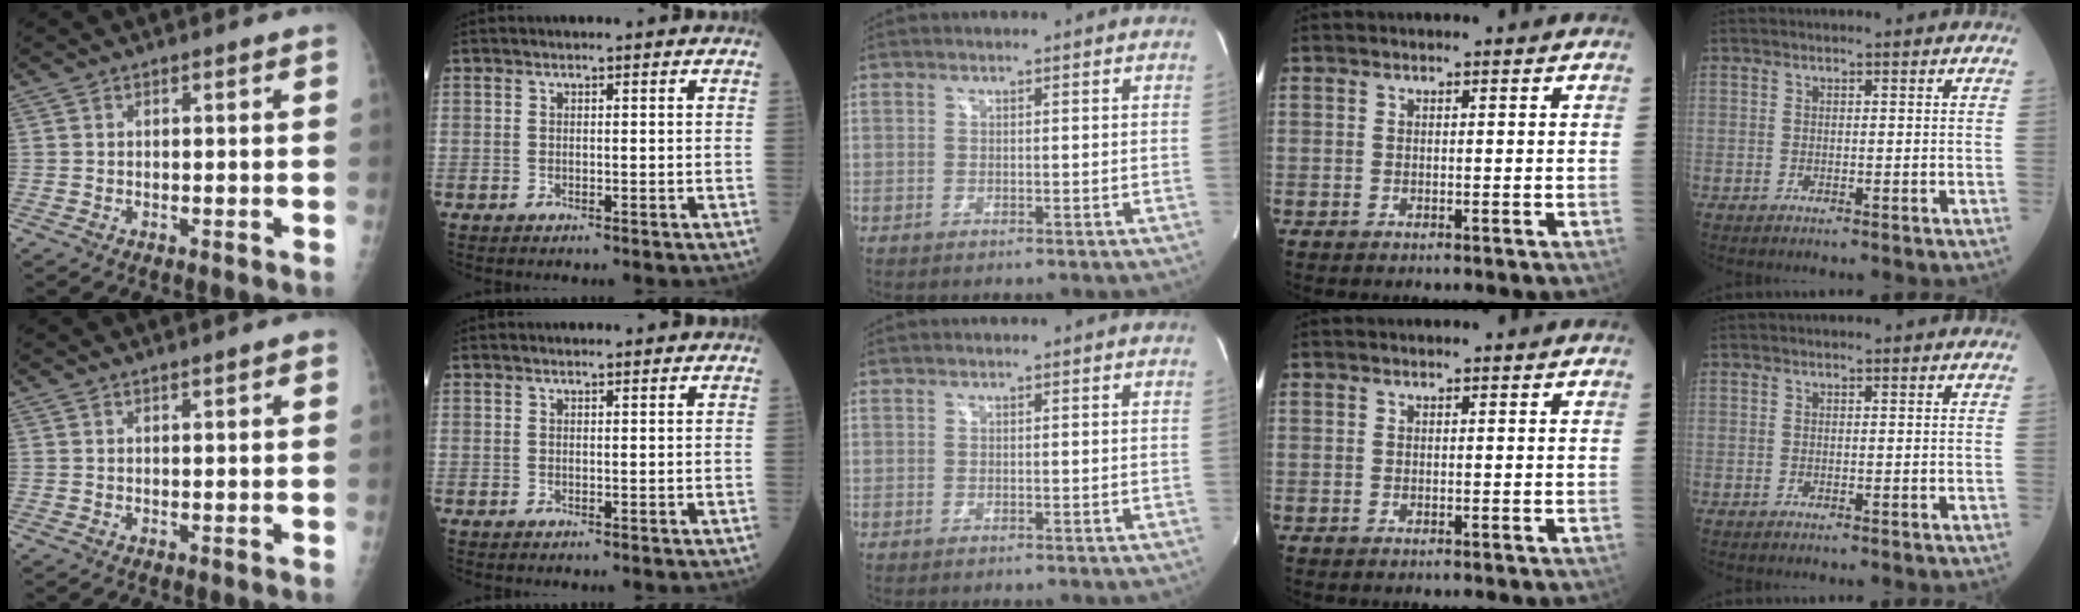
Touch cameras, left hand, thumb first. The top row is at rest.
{"thumb": {"total": 1.5, "force": [0.9, 0.2, 1.1], "torque": [-0.016, -0.002, 0.012]}, "index": {"total": 1.7, "force": [1.7, 0.1, 0.4], "torque": [-0.010, 0.011, 0.023]}}